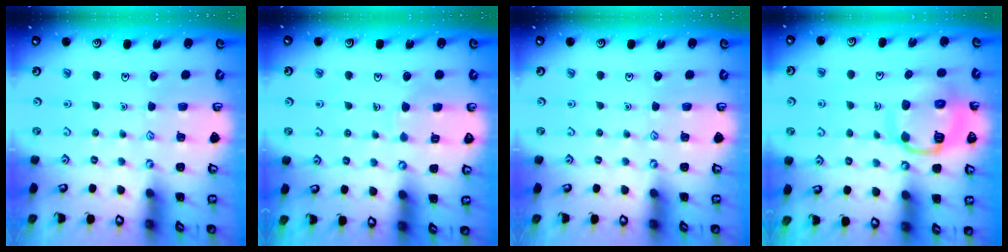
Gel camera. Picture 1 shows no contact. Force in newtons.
{"total": 4.1, "press": 4.1, "slide": 0.3}
{"total": 0.0}
{"total": 11.9, "press": 11.9, "slide": 1.4}